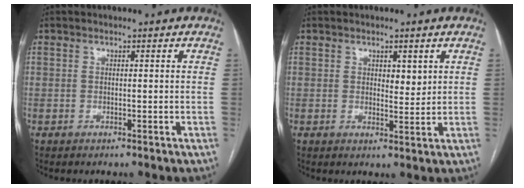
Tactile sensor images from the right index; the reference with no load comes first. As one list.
[{"total": 2.6, "force": [1.2, 1.2, 1.9], "torque": [-0.026, -0.008, 0.018]}]